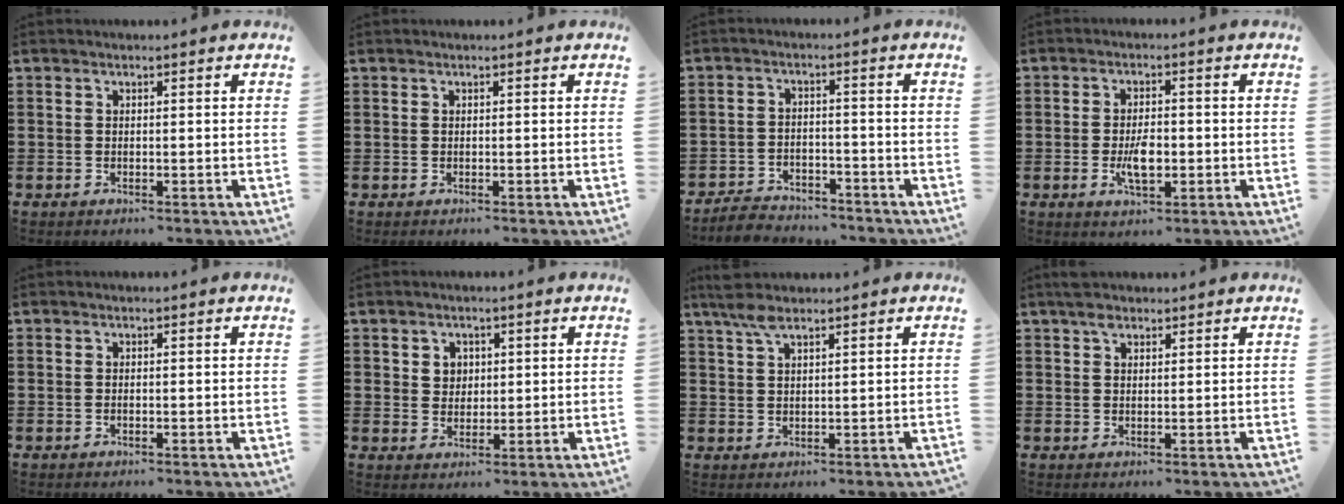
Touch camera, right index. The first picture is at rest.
{"total": 0.0}
{"total": 4.0, "force": [-3.9, 0.6, 0.1], "torque": [-0.007, 0.006, -0.082]}
{"total": 4.9, "force": [-1.1, 2.0, 4.3], "torque": [-0.088, -0.001, -0.020]}
{"total": 0.0}
{"total": 2.7, "force": [1.1, 2.4, 0.6], "torque": [-0.021, 0.011, 0.018]}
{"total": 3.7, "force": [2.5, 0.9, 2.7], "torque": [-0.059, 0.003, 0.045]}
{"total": 2.4, "force": [1.8, 1.0, 1.1], "torque": [-0.027, 0.003, 0.034]}